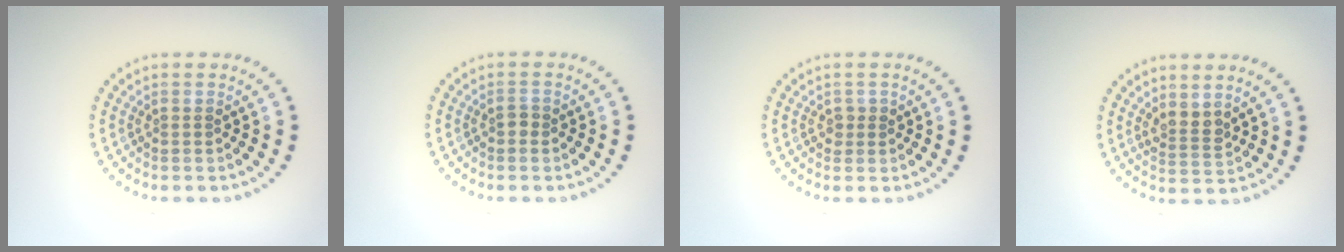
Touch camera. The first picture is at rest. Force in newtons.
{"total": 0.8, "press": 0.8, "slide": 0.2}
{"total": 1.0, "press": 0.9, "slide": 0.3}
{"total": 2.0, "press": 1.7, "slide": 1.1}